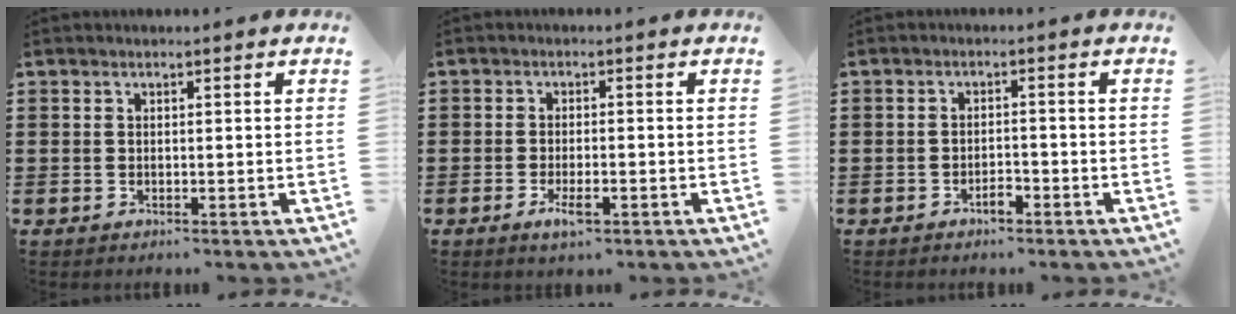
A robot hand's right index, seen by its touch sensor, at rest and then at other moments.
{"total": 3.0, "force": [-1.5, 0.8, 2.5], "torque": [-0.055, -0.005, -0.031]}
{"total": 2.3, "force": [-1.6, 0.7, 1.4], "torque": [-0.029, 0.001, -0.033]}